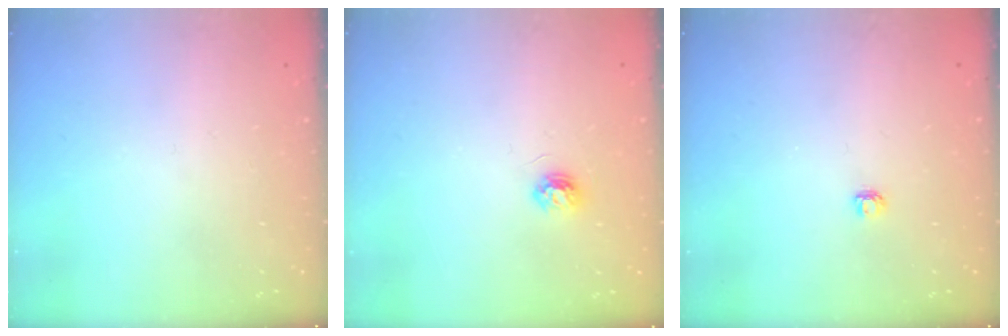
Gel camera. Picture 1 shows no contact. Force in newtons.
{"total": 4.5, "press": 4.4, "slide": 0.5}
{"total": 3.2, "press": 3.2, "slide": 0.4}